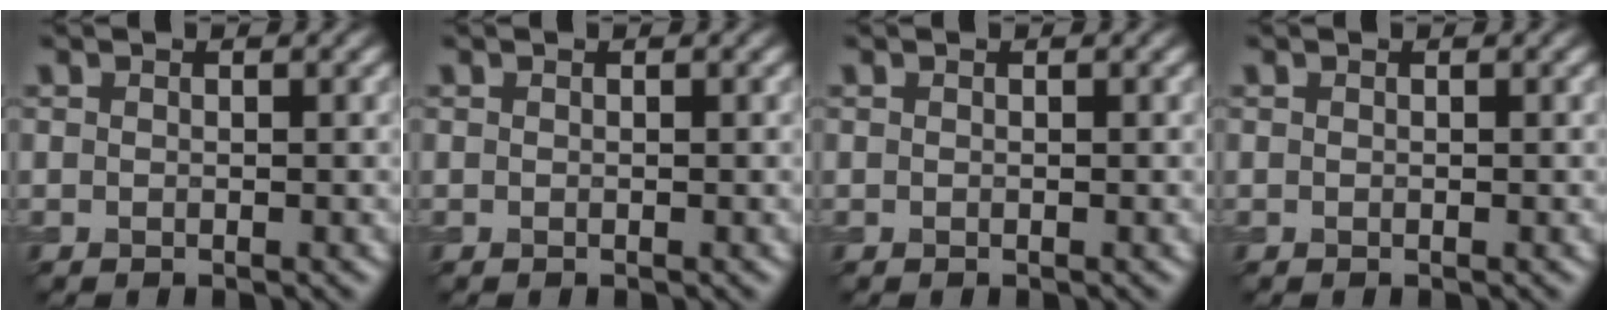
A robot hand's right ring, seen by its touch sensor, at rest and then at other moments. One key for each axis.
{"total": 0.0}
{"total": 0.0}
{"total": 0.0}